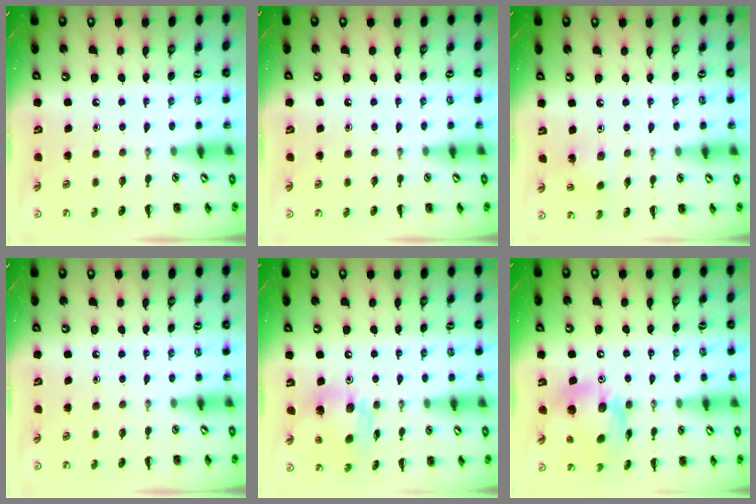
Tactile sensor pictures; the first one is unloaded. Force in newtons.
{"total": 0.0}
{"total": 2.1, "press": 2.0, "slide": 0.8}
{"total": 0.0}
{"total": 13.2, "press": 13.1, "slide": 1.7}
{"total": 13.8, "press": 13.1, "slide": 4.3}